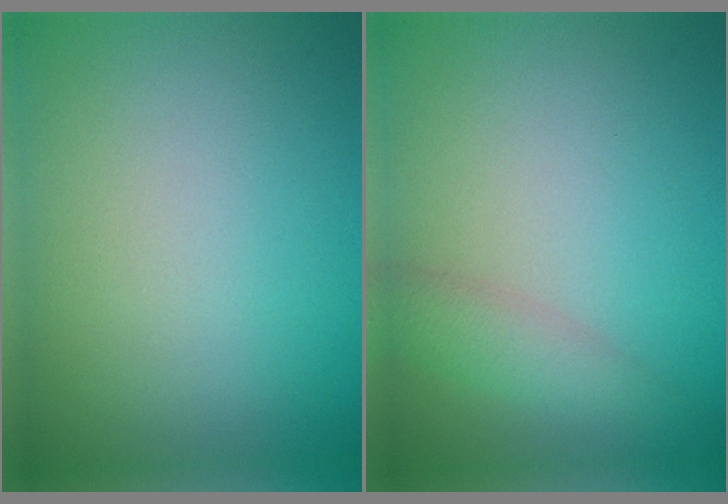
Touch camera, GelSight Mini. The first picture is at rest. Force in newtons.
{"total": 2.5, "press": 2.5, "slide": 0.1}